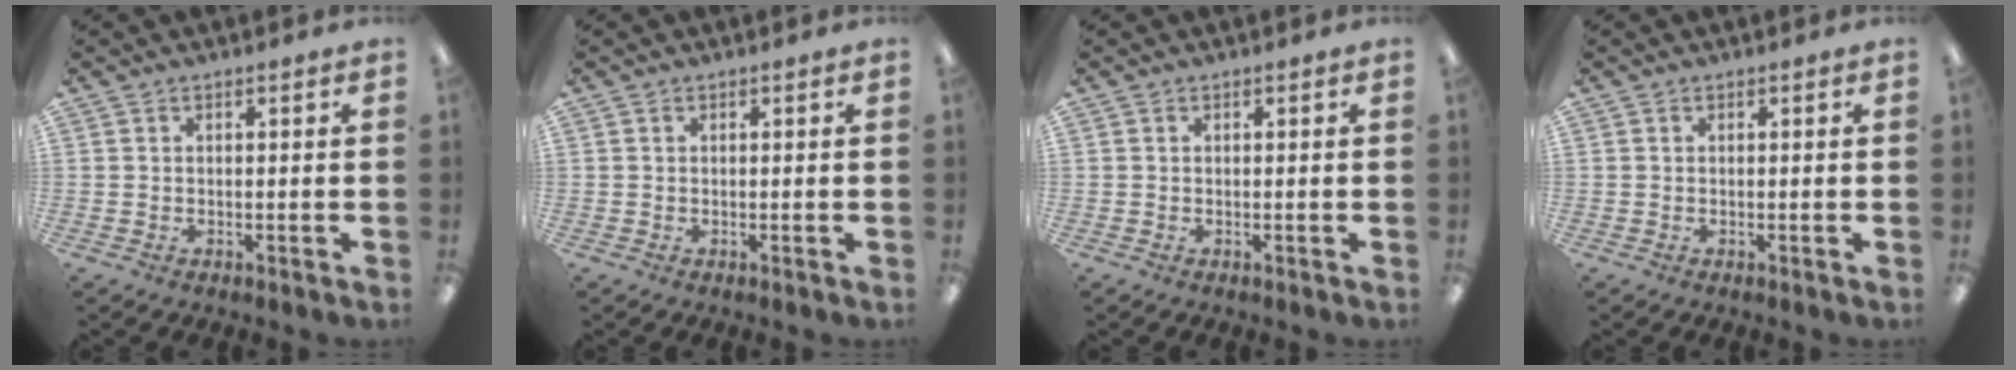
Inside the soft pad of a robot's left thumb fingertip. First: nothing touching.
{"total": 0.0}
{"total": 0.0}
{"total": 0.0}